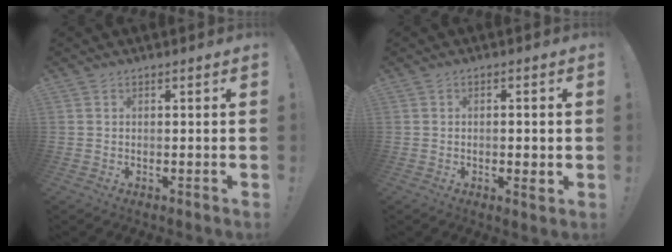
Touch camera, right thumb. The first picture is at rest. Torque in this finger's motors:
{"motor_torque": [0.02, -0.02, 0.08, -0.06, 0.02]}